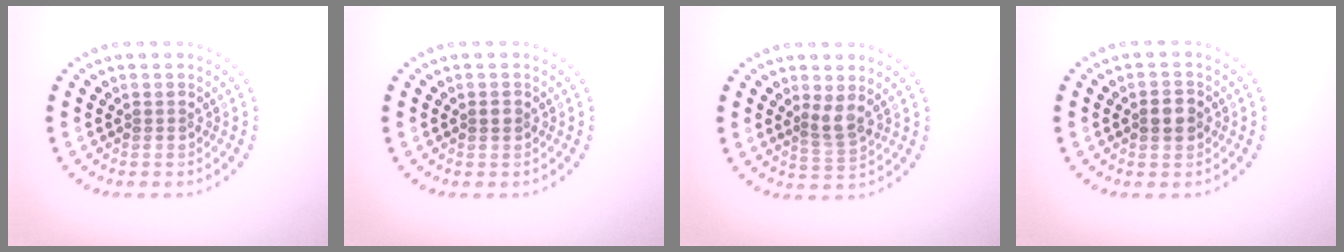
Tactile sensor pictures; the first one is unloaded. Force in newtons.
{"total": 0.8, "press": 0.8, "slide": 0.1}
{"total": 1.9, "press": 1.6, "slide": 1.1}
{"total": 2.0, "press": 2.0, "slide": 0.1}